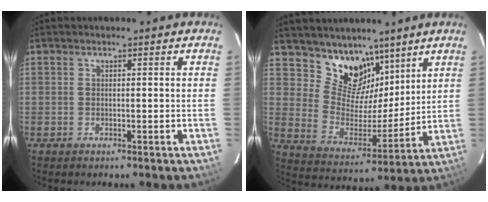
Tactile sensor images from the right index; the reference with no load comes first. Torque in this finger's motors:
{"motor_torque": [0.01, 0.29, 0.12, 0.00]}